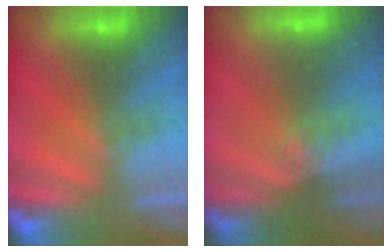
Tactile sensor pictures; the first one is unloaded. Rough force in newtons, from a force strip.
{"total": 3.0}